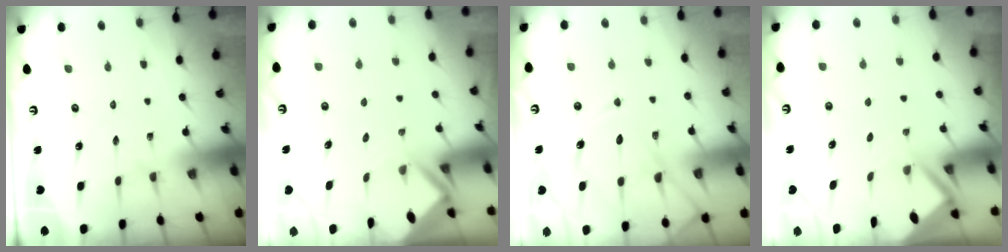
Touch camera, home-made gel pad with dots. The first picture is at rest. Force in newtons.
{"total": 2.7, "press": 2.7, "slide": 0.2}
{"total": 13.6, "press": 13.5, "slide": 1.4}
{"total": 3.3, "press": 3.2, "slide": 0.3}